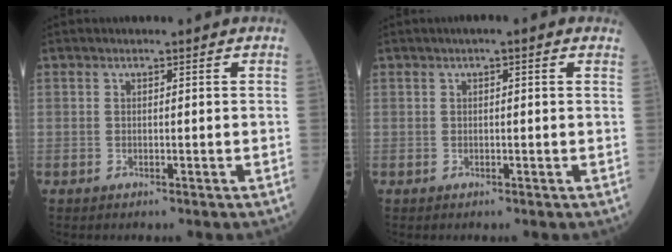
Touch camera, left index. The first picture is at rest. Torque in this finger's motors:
{"motor_torque": [-0.02, 0.03, 0.00, -0.01]}